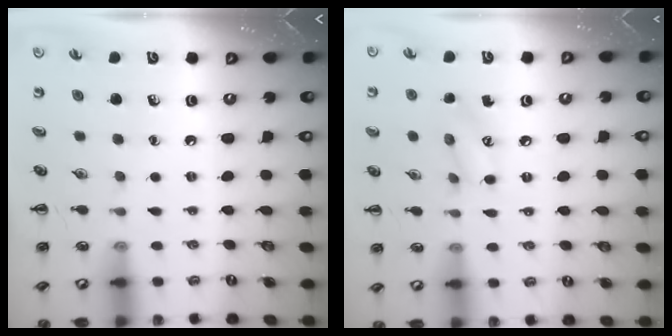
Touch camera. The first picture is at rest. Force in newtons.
{"total": 9.1, "press": 9.0, "slide": 1.5}